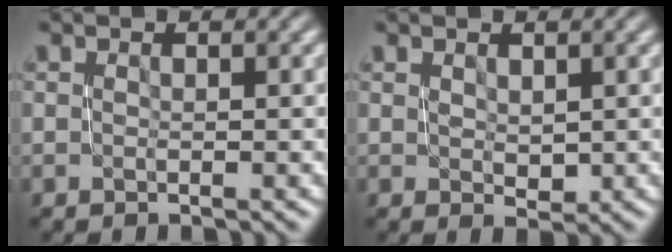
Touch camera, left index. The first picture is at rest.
{"total": 0.9, "force": [0.6, 0.4, 0.4], "torque": [-0.007, 0.000, 0.017]}